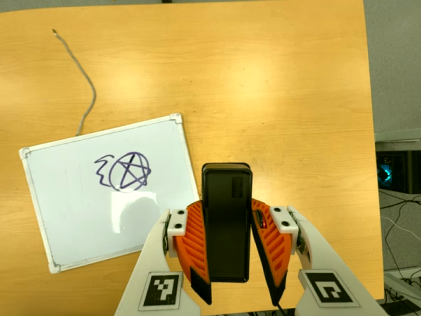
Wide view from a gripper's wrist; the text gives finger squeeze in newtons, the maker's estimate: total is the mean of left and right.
{"total": 8.8, "left": 7.1, "right": 10.4}